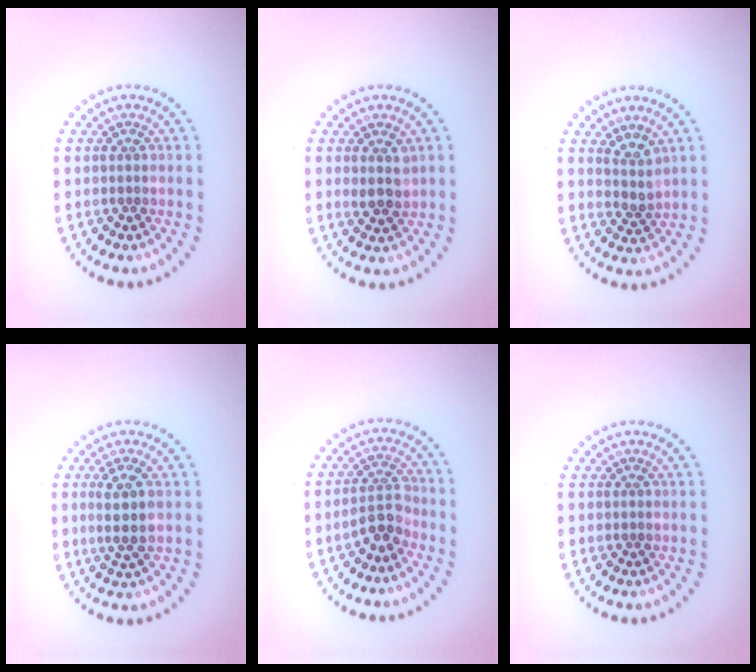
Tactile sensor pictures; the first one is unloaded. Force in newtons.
{"total": 2.0, "press": 1.8, "slide": 0.7}
{"total": 1.9, "press": 1.4, "slide": 1.3}
{"total": 2.9, "press": 2.5, "slide": 1.4}
{"total": 2.8, "press": 2.5, "slide": 1.2}
{"total": 0.0}